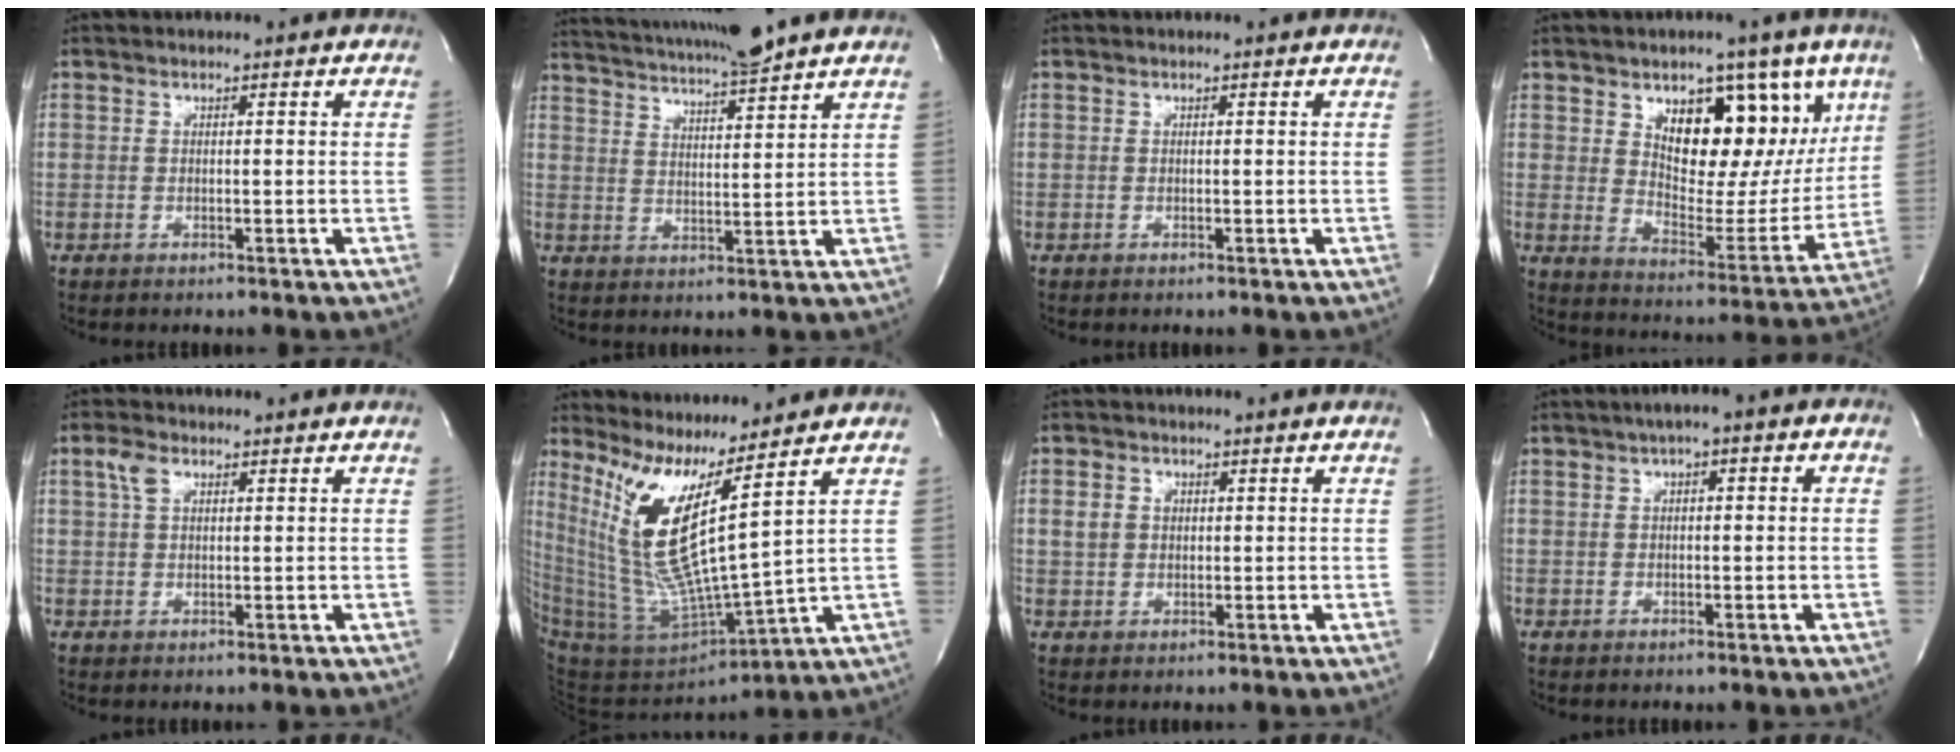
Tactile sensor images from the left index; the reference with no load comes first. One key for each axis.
{"total": 12.6, "fx": 11.3, "fy": -0.8, "fz": 5.5, "tx": -0.107, "ty": 0.009, "tz": 0.174}
{"total": 0.0}
{"total": 14.8, "fx": 7.3, "fy": 7.5, "fz": 10.4, "tx": -0.127, "ty": 0.004, "tz": 0.120}
{"total": 2.6, "fx": 1.4, "fy": 1.2, "fz": 1.8, "tx": -0.045, "ty": 0.011, "tz": 0.033}
{"total": 14.9, "fx": 8.1, "fy": -0.4, "fz": 12.6, "tx": -0.269, "ty": -0.030, "tz": 0.160}
{"total": 2.7, "fx": 0.8, "fy": 2.2, "fz": 1.2, "tx": -0.030, "ty": 0.010, "tz": 0.020}
{"total": 4.0, "fx": 1.4, "fy": 1.4, "fz": 3.5, "tx": -0.051, "ty": 0.021, "tz": 0.013}